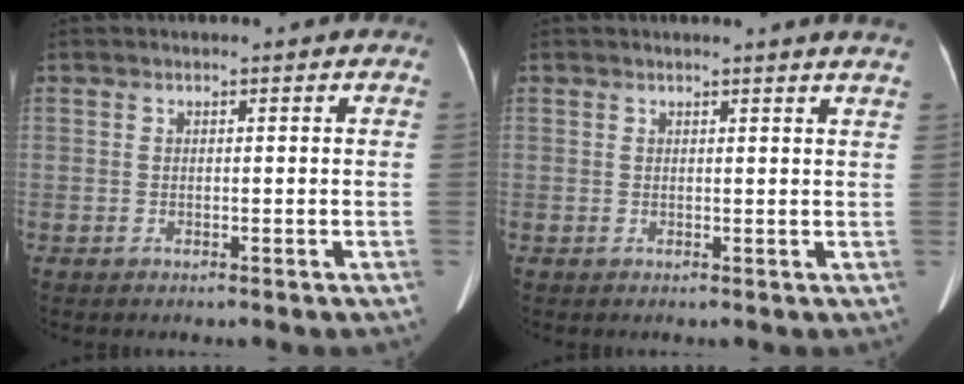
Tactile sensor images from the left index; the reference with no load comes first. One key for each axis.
{"total": 3.4, "fx": 3.2, "fy": -0.4, "fz": 1.2, "tx": -0.016, "ty": -0.004, "tz": 0.020}